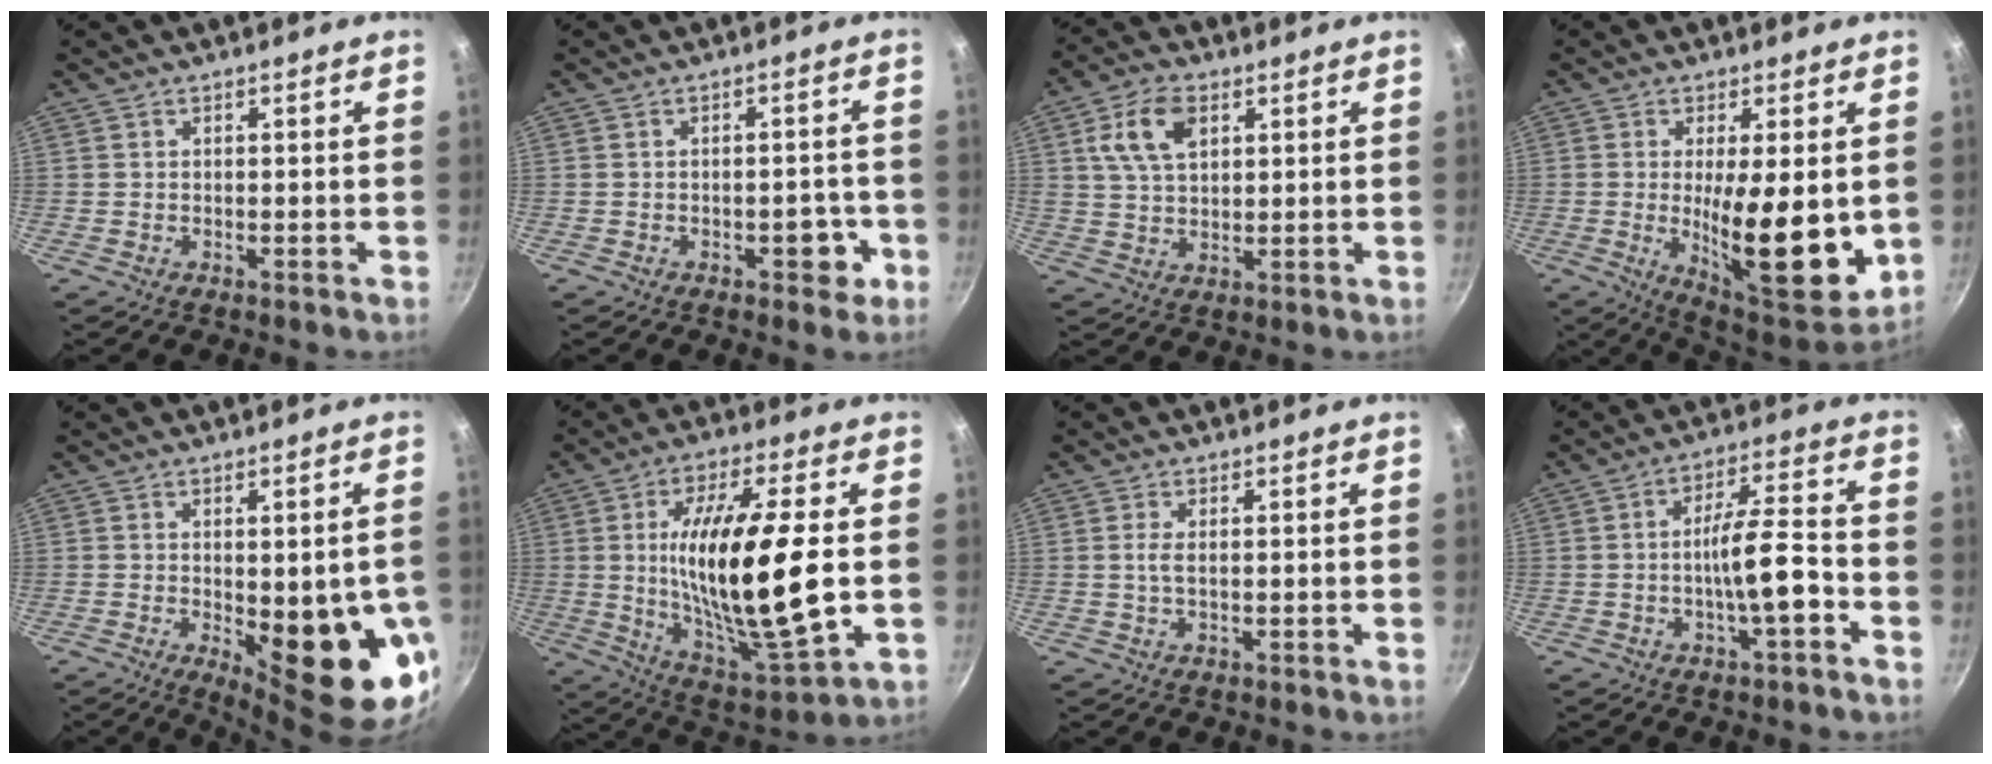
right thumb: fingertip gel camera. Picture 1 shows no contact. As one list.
[{"total": 4.5, "force": [-1.8, 2.5, 3.2], "torque": [-0.021, 0.015, -0.018]}, {"total": 9.4, "force": [3.4, 5.8, 6.6], "torque": [-0.111, -0.001, 0.061]}, {"total": 17.3, "force": [-0.7, 5.6, 16.3], "torque": [-0.227, -0.025, -0.003]}, {"total": 16.1, "force": [-3.0, 5.5, 14.8], "torque": [-0.171, -0.016, -0.026]}, {"total": 23.3, "force": [0.2, 6.4, 22.4], "torque": [-0.402, -0.008, 0.008]}, {"total": 1.9, "force": [0.2, 0.7, 1.8], "torque": [-0.040, -0.001, 0.004]}, {"total": 8.9, "force": [-3.0, 2.0, 8.1], "torque": [-0.129, 0.036, -0.049]}]